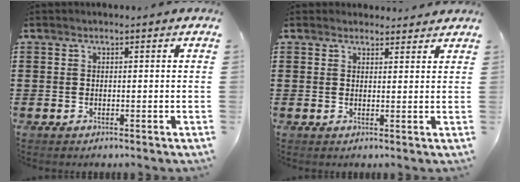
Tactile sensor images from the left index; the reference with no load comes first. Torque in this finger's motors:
{"motor_torque": [0.48, -0.31, 0.20, 0.02]}